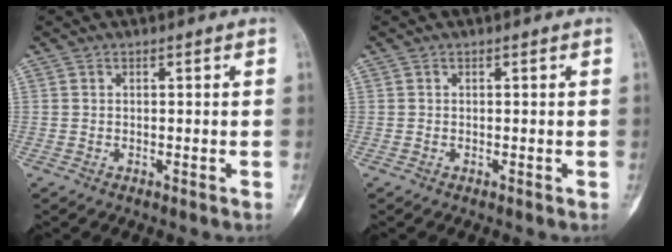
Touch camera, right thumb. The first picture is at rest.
{"total": 0.0}